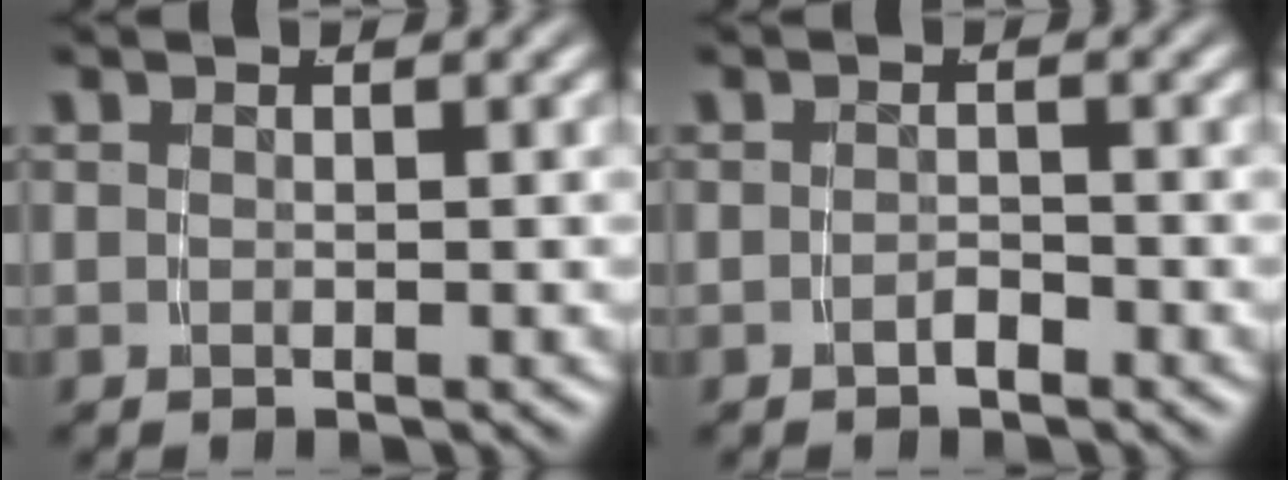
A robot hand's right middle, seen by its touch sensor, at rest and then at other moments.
{"total": 1.0, "force": [-0.9, 0.1, 0.4], "torque": [-0.002, 0.003, -0.018]}